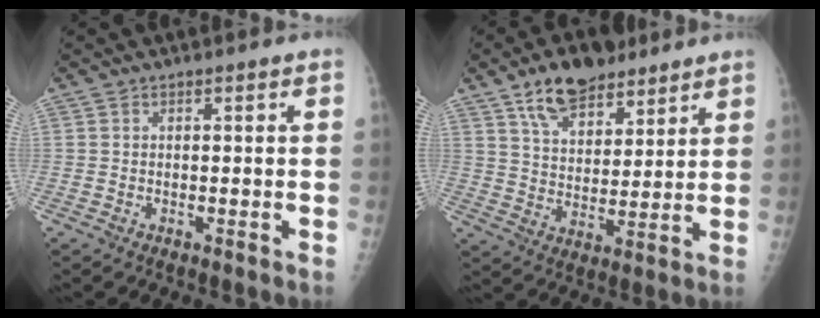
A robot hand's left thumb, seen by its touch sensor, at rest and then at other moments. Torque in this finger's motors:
{"motor_torque": [0.82, 0.11, 0.76, -0.41, 0.09]}